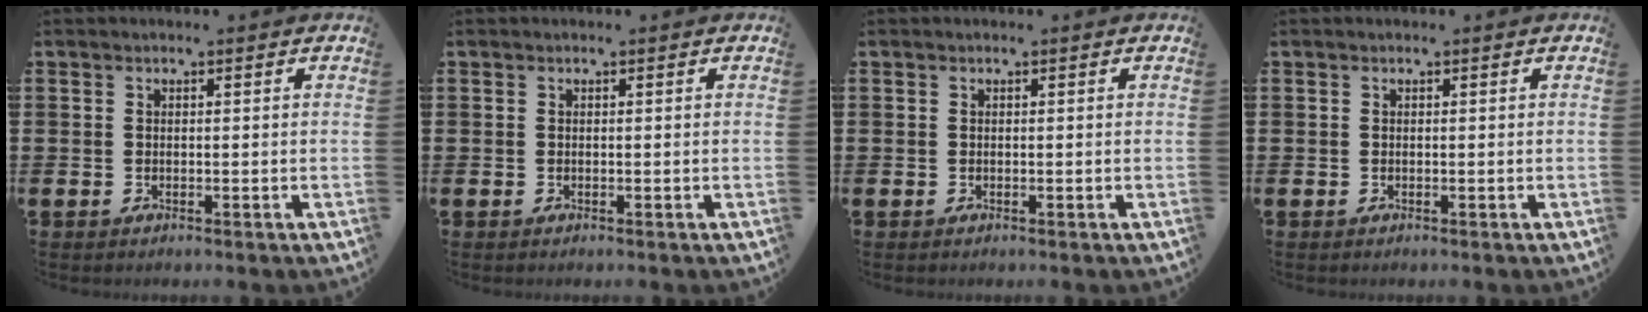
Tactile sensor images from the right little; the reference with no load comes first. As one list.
[{"total": 0.0}, {"total": 0.0}, {"total": 0.0}]